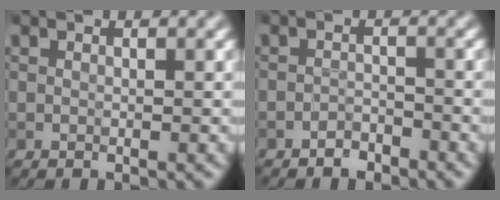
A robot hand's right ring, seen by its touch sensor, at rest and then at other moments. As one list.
[{"total": 1.5, "force": [-1.4, 0.6, 0.3], "torque": [-0.002, 0.004, -0.028]}]